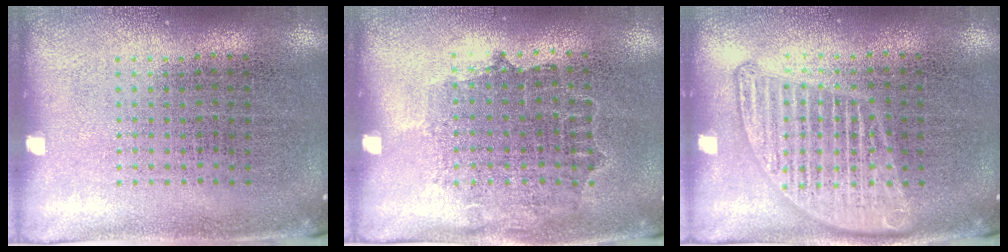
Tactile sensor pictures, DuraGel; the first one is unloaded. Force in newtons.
{"total": 0.8, "press": 0.7, "slide": 0.4}
{"total": 1.6, "press": 1.6, "slide": 0.1}